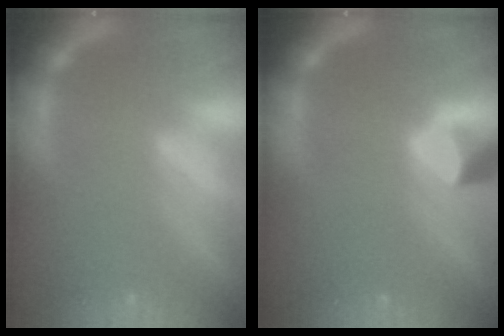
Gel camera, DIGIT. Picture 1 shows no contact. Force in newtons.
{"total": 1.9}